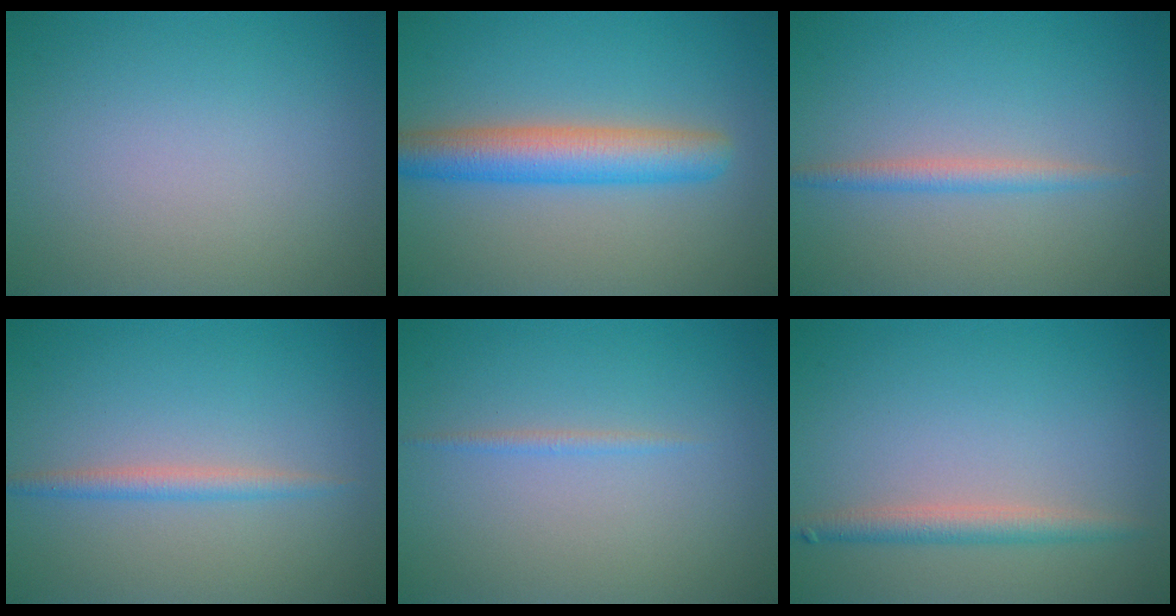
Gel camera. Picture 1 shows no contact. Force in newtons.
{"total": 5.4, "press": 5.4, "slide": 0.2}
{"total": 1.7, "press": 1.7, "slide": 0.0}
{"total": 1.7, "press": 1.7, "slide": 0.0}
{"total": 0.7, "press": 0.7, "slide": 0.1}
{"total": 2.2, "press": 2.2, "slide": 0.1}